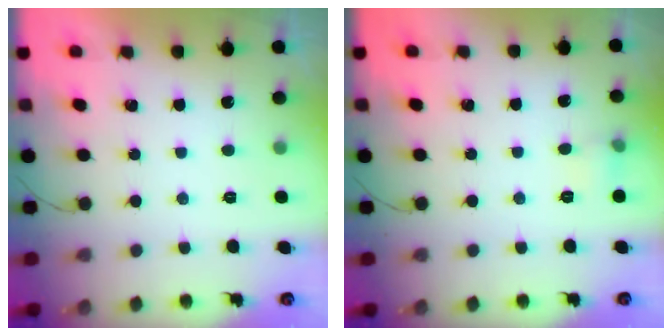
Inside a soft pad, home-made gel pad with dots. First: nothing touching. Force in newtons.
{"total": 5.2, "press": 4.9, "slide": 1.7}